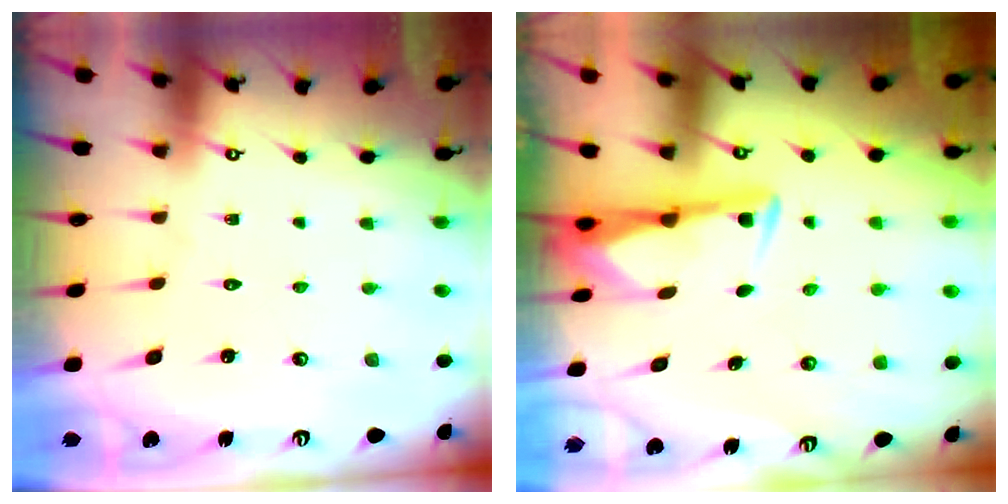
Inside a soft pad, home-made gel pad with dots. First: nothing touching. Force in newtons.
{"total": 2.9, "press": 2.9, "slide": 0.4}